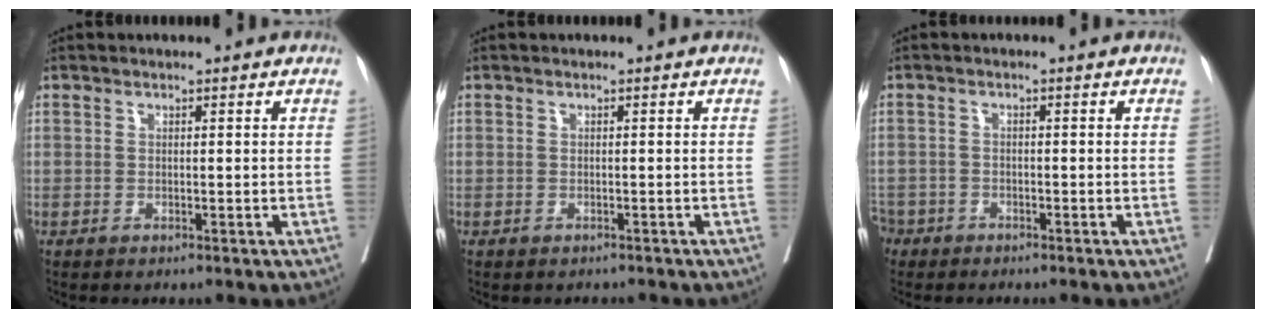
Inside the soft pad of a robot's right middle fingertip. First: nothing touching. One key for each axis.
{"total": 1.2, "fx": -1.1, "fy": 0.5, "fz": 0.1, "tx": -0.006, "ty": -0.001, "tz": -0.017}
{"total": 4.3, "fx": -3.3, "fy": 2.7, "fz": 0.3, "tx": -0.009, "ty": 0.004, "tz": -0.065}